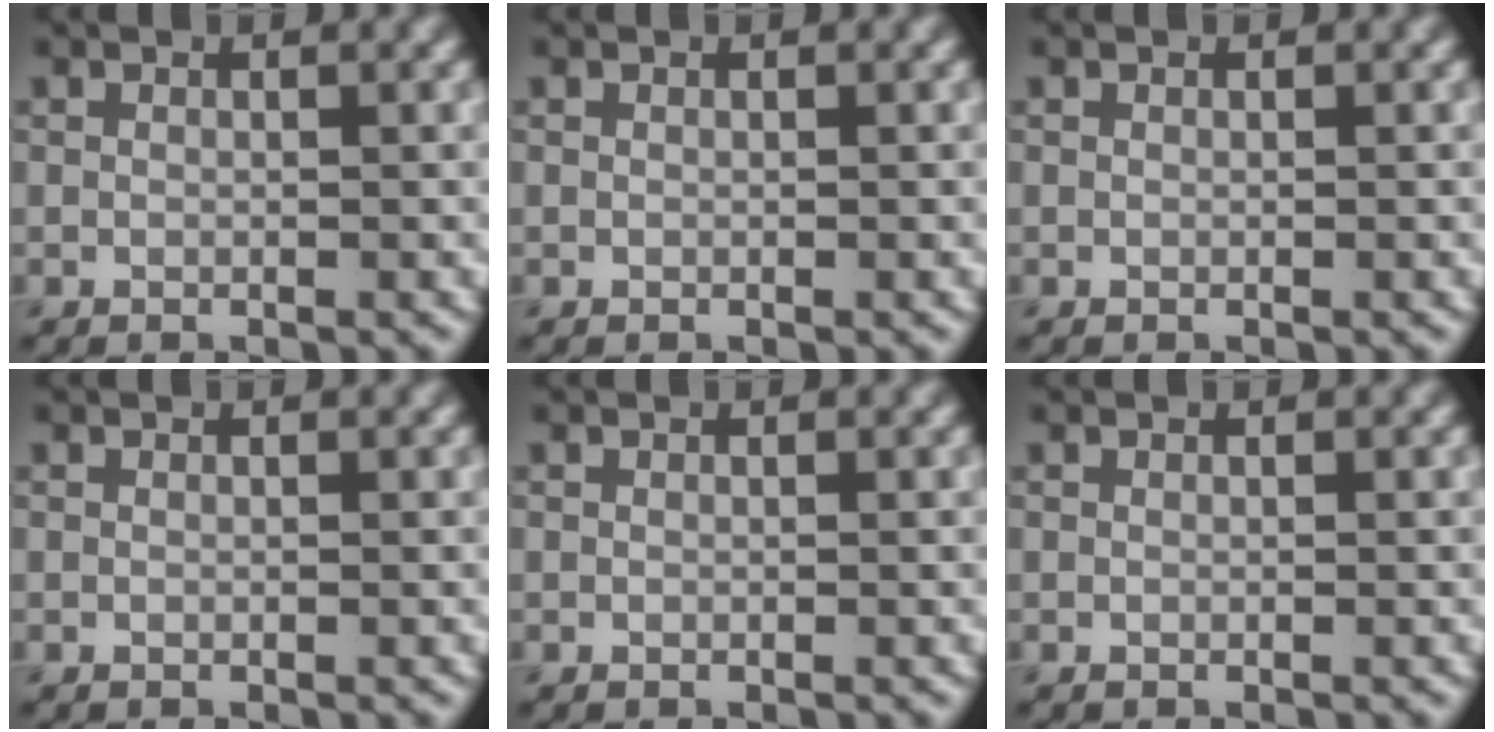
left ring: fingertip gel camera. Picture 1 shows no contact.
{"total": 0.0}
{"total": 0.0}
{"total": 0.0}
{"total": 0.0}
{"total": 0.0}